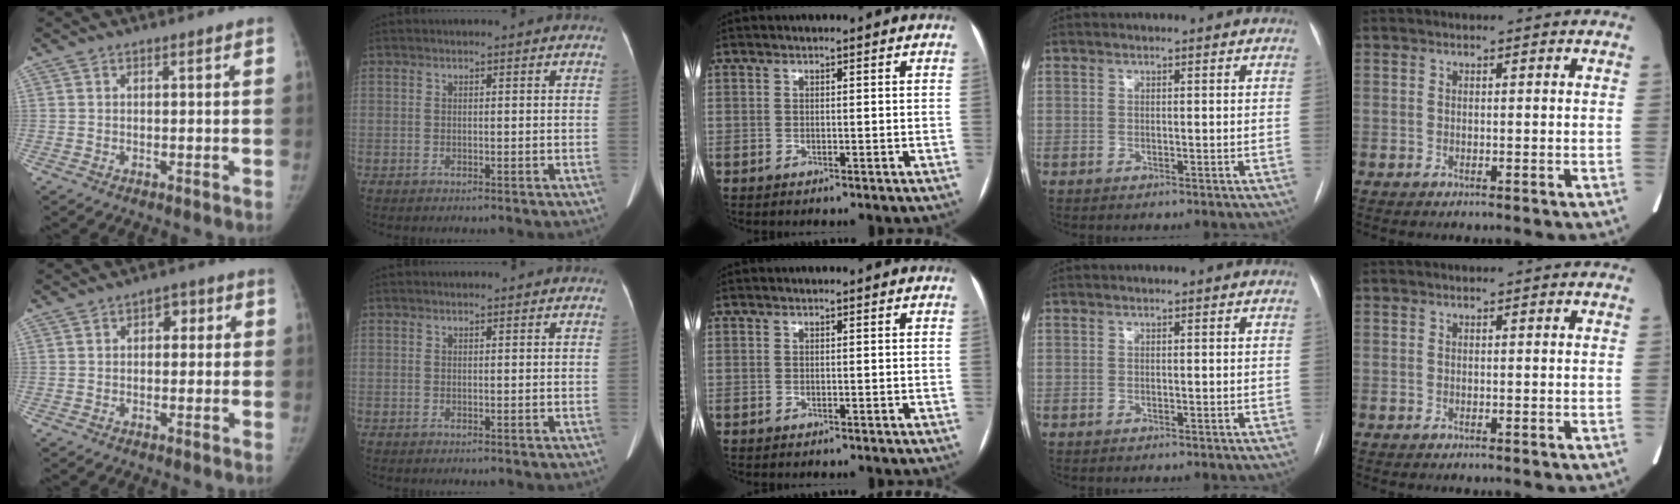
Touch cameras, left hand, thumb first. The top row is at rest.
{"thumb": {"total": 4.2, "force": [0.2, 3.0, 2.9], "torque": [-0.011, 0.013, -0.007]}, "index": {"total": 1.0, "force": [0.9, 0.2, 0.4], "torque": [-0.007, 0.000, 0.011]}}